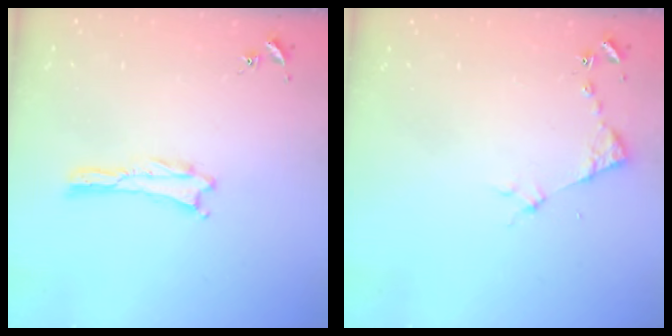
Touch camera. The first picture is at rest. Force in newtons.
{"total": 3.8, "press": 3.8, "slide": 0.4}